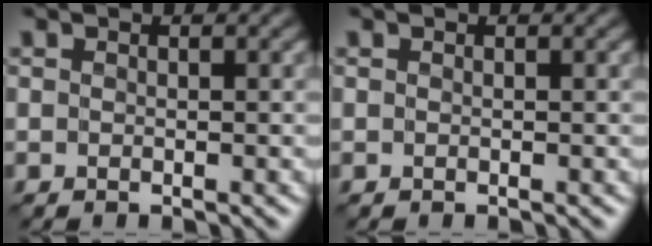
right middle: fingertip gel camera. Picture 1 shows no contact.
{"total": 0.0}